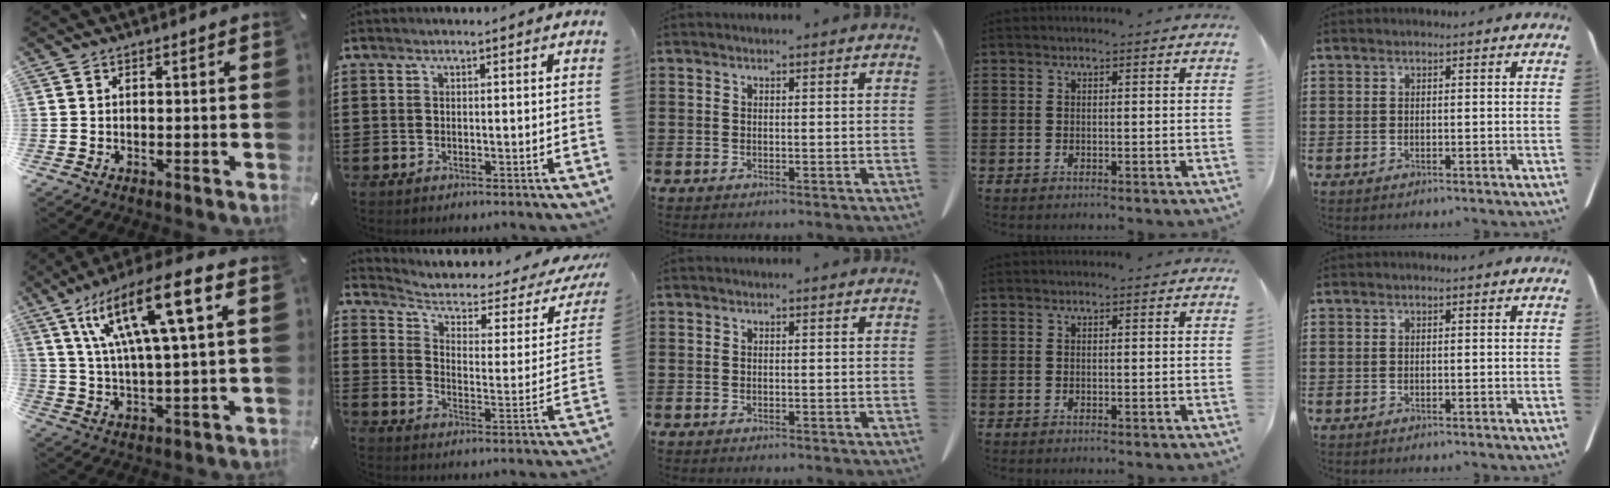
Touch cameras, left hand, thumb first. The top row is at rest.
{"thumb": {"total": 16.1, "force": [7.6, 3.4, 13.7], "torque": [-0.284, -0.020, 0.119]}, "index": {"total": 3.6, "force": [1.8, 1.6, 2.7], "torque": [-0.065, -0.015, 0.022]}}